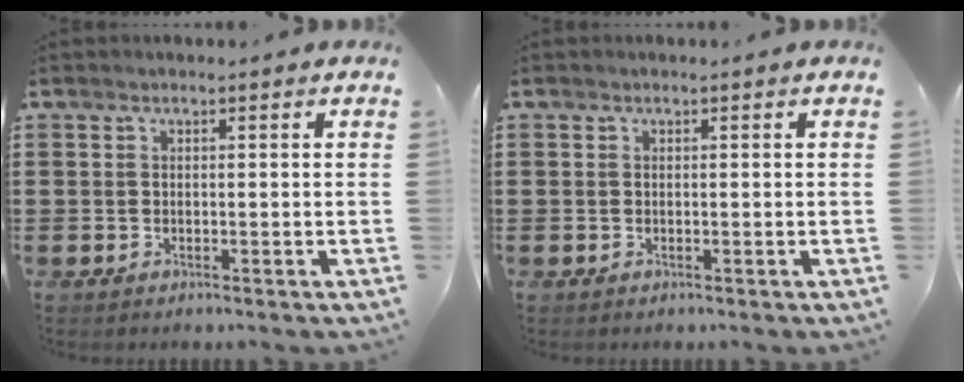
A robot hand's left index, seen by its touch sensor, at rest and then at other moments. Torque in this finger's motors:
{"motor_torque": [0.00, 0.00, 0.00, 0.00]}